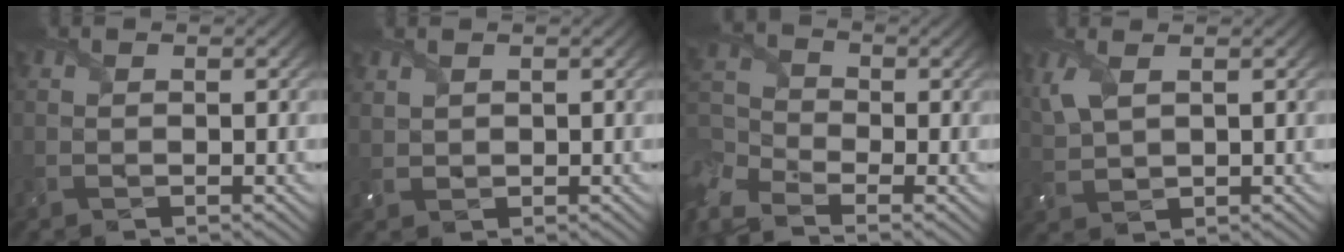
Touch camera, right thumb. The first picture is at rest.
{"total": 1.4, "force": [1.0, 0.8, 0.5], "torque": [-0.021, 0.001, 0.027]}
{"total": 8.0, "force": [-5.6, 4.2, 3.9], "torque": [-0.111, -0.030, -0.101]}
{"total": 4.4, "force": [2.2, 1.9, 3.3], "torque": [-0.097, 0.006, 0.049]}